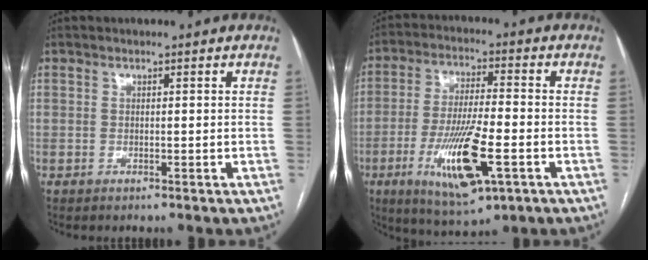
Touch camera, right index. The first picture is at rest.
{"total": 14.0, "force": [-5.0, 2.8, 12.8], "torque": [-0.245, -0.020, -0.078]}